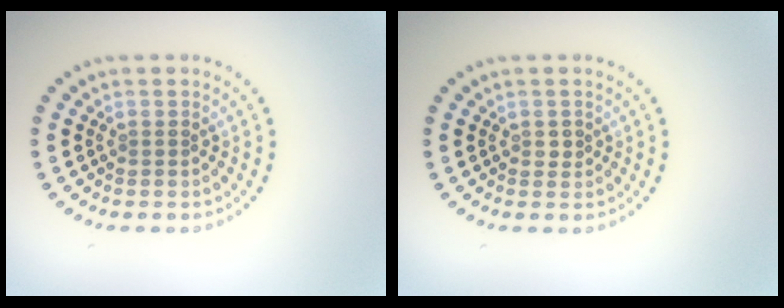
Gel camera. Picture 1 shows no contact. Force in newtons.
{"total": 0.7, "press": 0.7, "slide": 0.1}